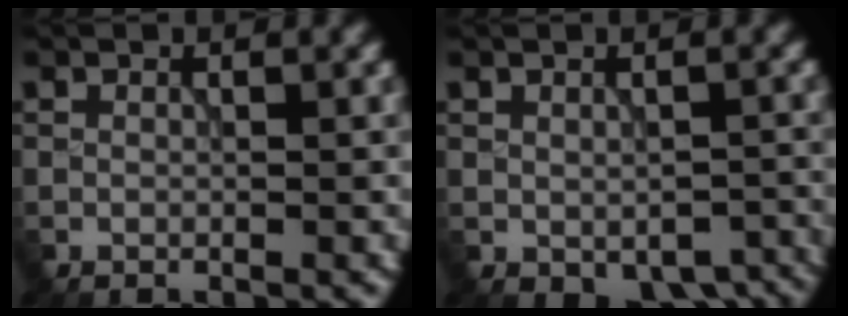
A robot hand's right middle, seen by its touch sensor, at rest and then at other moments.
{"total": 4.8, "force": [-2.5, 2.8, 3.0], "torque": [-0.033, -0.025, -0.016]}